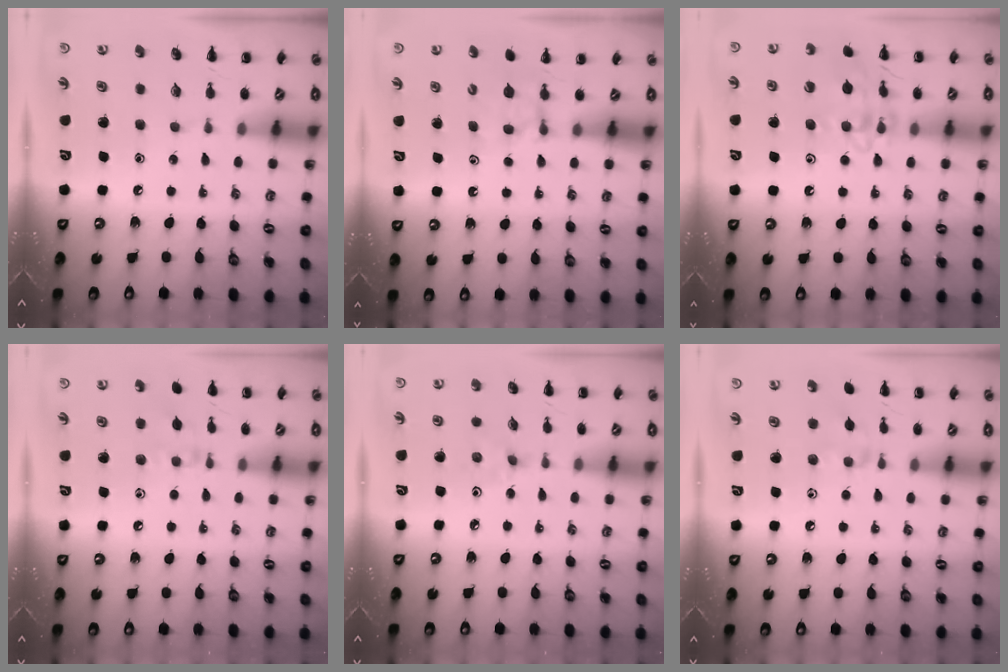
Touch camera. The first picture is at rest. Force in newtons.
{"total": 4.3, "press": 4.1, "slide": 1.4}
{"total": 14.2, "press": 14.2, "slide": 1.2}
{"total": 6.5, "press": 6.3, "slide": 1.6}
{"total": 1.9, "press": 1.8, "slide": 0.7}
{"total": 4.4, "press": 4.2, "slide": 1.4}